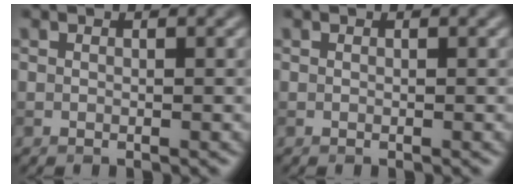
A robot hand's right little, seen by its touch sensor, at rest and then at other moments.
{"total": 0.0}